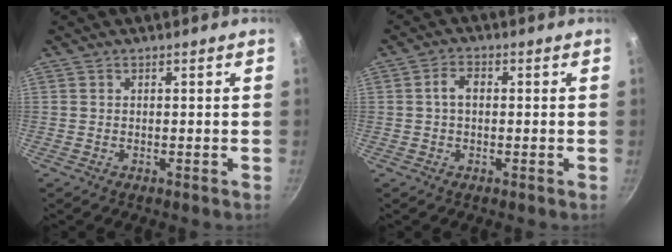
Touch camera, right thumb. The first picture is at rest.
{"total": 3.0, "force": [0.1, 1.9, 2.2], "torque": [-0.037, 0.010, -0.003]}